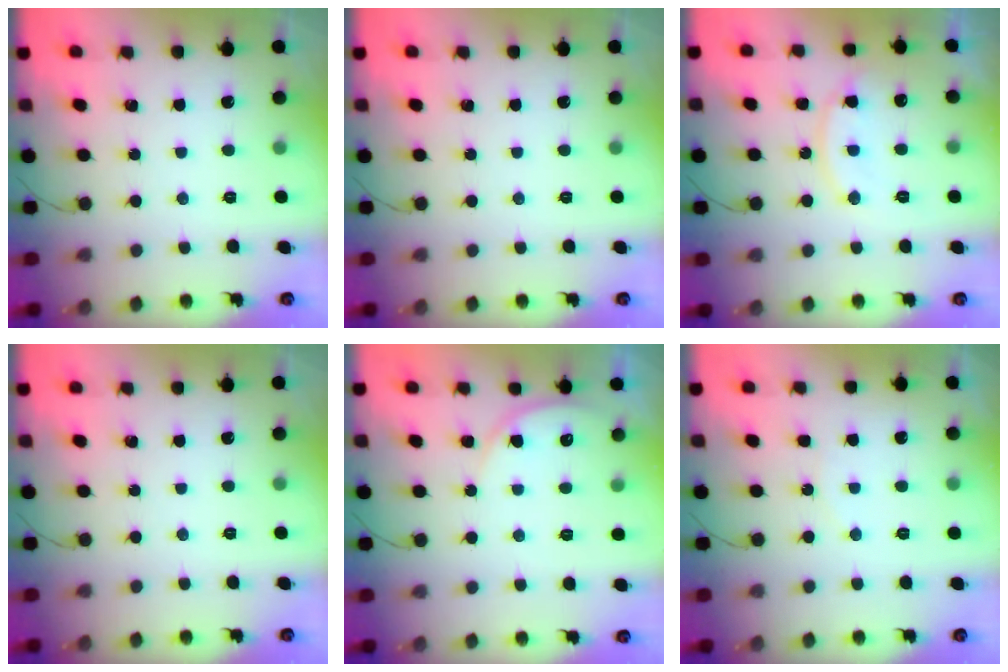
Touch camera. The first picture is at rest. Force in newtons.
{"total": 0.0}
{"total": 12.6, "press": 12.5, "slide": 0.9}
{"total": 0.0}
{"total": 5.9, "press": 5.9, "slide": 0.4}
{"total": 4.6, "press": 4.6, "slide": 0.4}